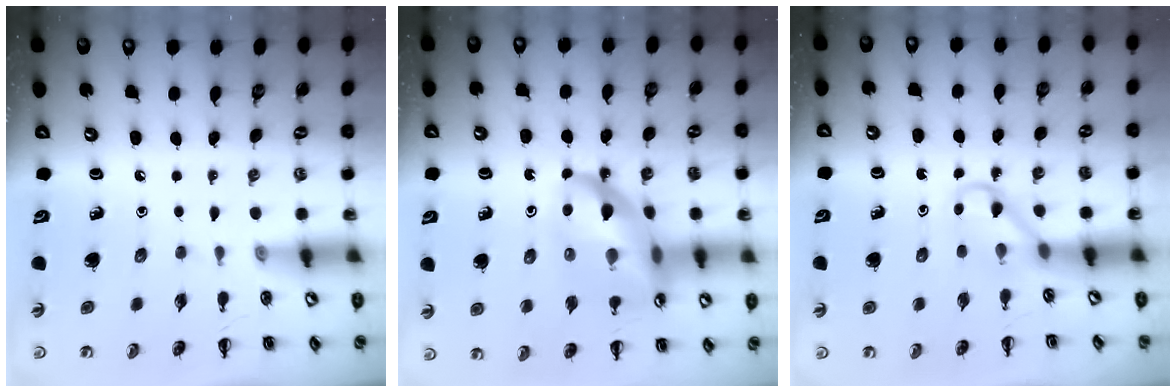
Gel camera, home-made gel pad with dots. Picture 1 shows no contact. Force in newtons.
{"total": 20.5, "press": 20.0, "slide": 4.3}
{"total": 2.9, "press": 2.8, "slide": 0.9}